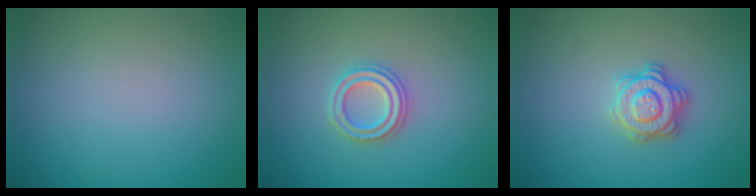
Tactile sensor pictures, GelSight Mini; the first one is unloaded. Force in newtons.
{"total": 2.4, "press": 2.3, "slide": 0.5}
{"total": 2.9, "press": 2.9, "slide": 0.4}